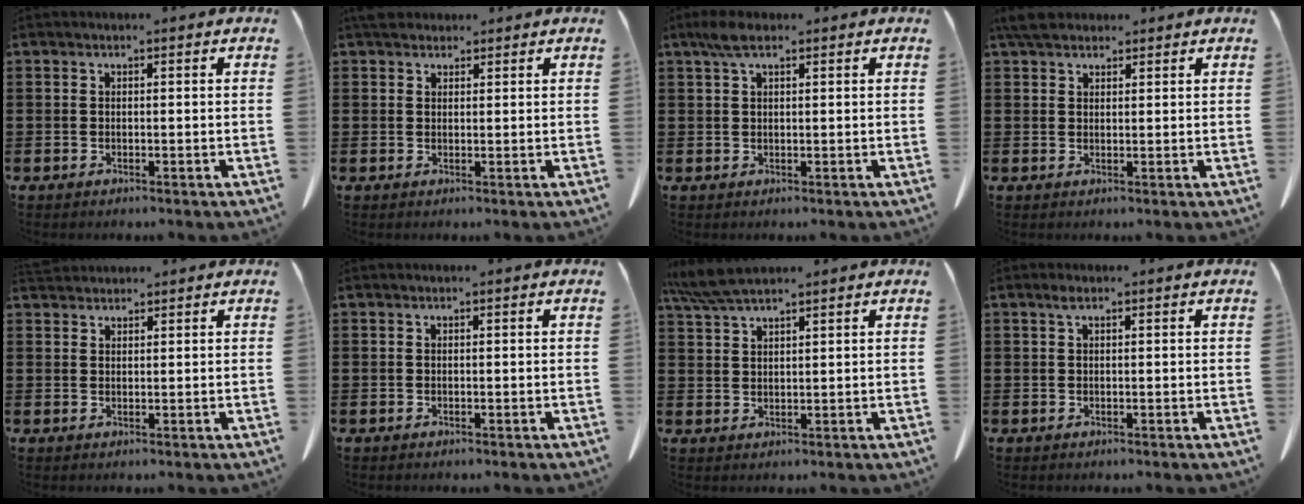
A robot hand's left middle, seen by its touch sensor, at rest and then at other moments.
{"total": 2.9, "force": [2.4, 1.3, 0.9], "torque": [-0.018, 0.002, 0.046]}
{"total": 3.9, "force": [2.2, 1.3, 2.9], "torque": [-0.063, 0.004, 0.042]}
{"total": 3.8, "force": [3.2, 1.4, 1.6], "torque": [-0.040, 0.003, 0.063]}
{"total": 2.1, "force": [2.0, 0.4, 0.2], "torque": [-0.010, -0.001, 0.042]}
{"total": 0.0}
{"total": 5.2, "force": [4.3, 0.6, 2.8], "torque": [-0.067, -0.007, 0.082]}
{"total": 1.1, "force": [0.5, 0.3, 0.9], "torque": [-0.020, 0.002, 0.010]}